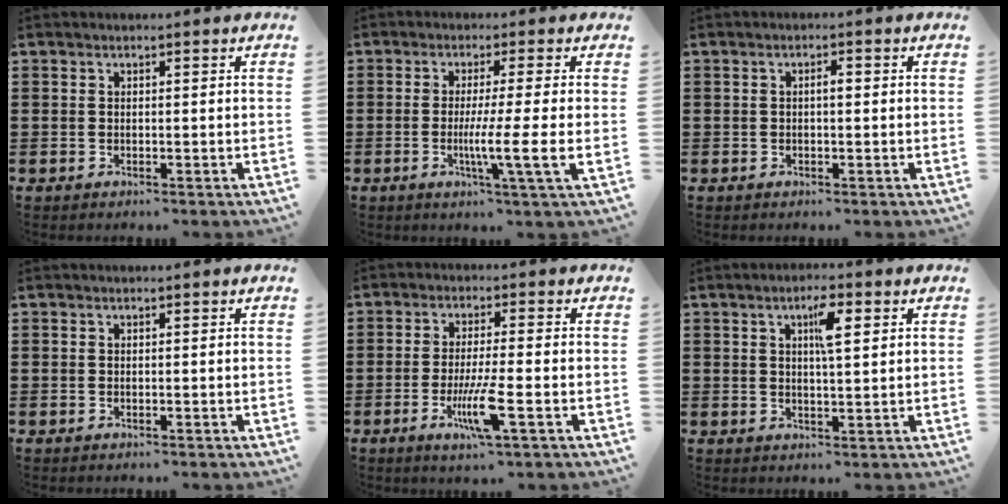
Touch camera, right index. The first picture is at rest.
{"total": 7.2, "force": [-1.3, -0.7, 7.1], "torque": [-0.120, -0.019, -0.023]}
{"total": 1.3, "force": [0.0, 0.4, 1.2], "torque": [-0.023, 0.001, -0.001]}
{"total": 0.0}
{"total": 7.2, "force": [-2.7, 0.6, 6.6], "torque": [-0.134, -0.020, -0.050]}
{"total": 4.9, "force": [1.9, 1.2, 4.3], "torque": [-0.076, 0.004, 0.026]}